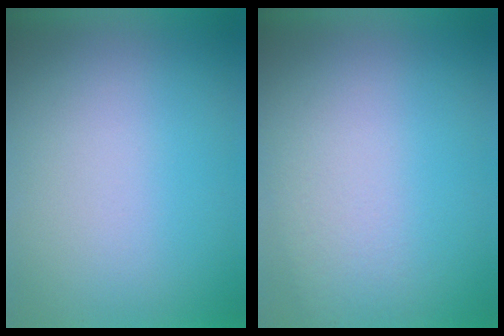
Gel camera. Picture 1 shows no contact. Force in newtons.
{"total": 1.0}